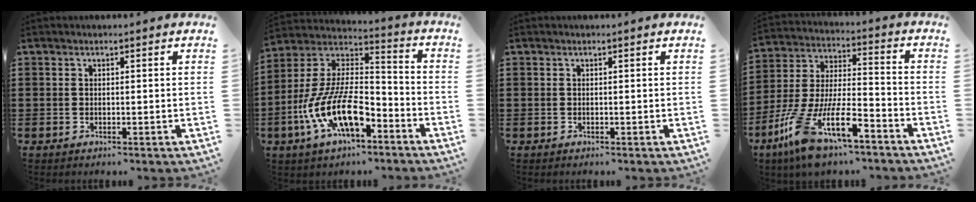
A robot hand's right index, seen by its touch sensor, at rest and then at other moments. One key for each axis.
{"total": 13.3, "fx": -6.8, "fy": 5.3, "fz": 10.1, "tx": -0.230, "ty": -0.002, "tz": -0.131}
{"total": 0.0}
{"total": 13.3, "fx": -8.0, "fy": 4.2, "fz": 9.8, "tx": -0.214, "ty": 0.000, "tz": -0.149}